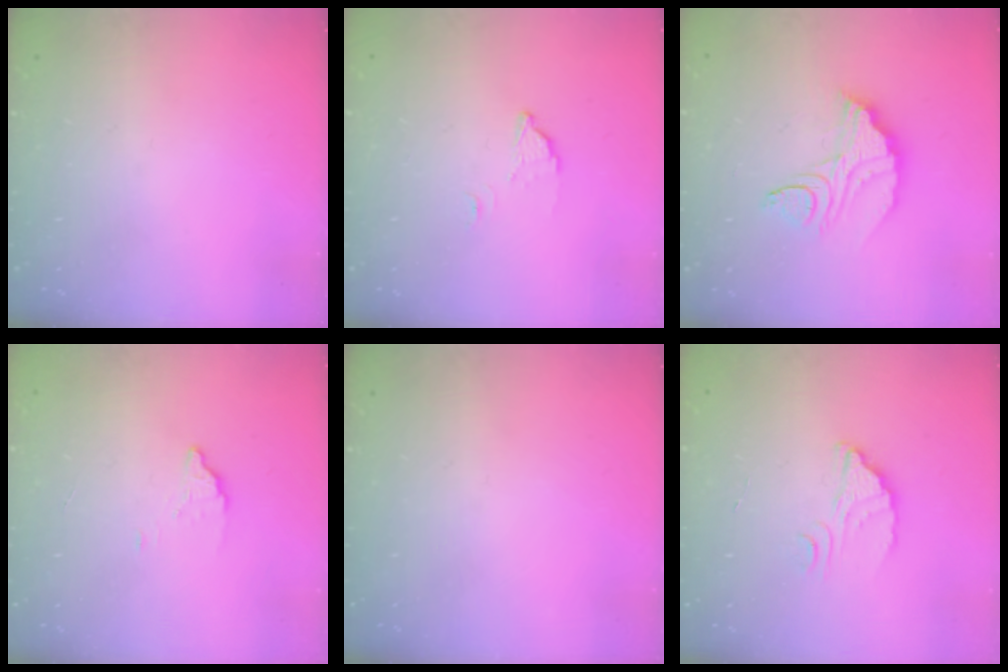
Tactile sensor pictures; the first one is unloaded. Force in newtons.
{"total": 2.2, "press": 2.2, "slide": 0.1}
{"total": 9.8, "press": 9.8, "slide": 0.4}
{"total": 2.0, "press": 2.0, "slide": 0.1}
{"total": 0.0}
{"total": 2.7, "press": 2.7, "slide": 0.1}